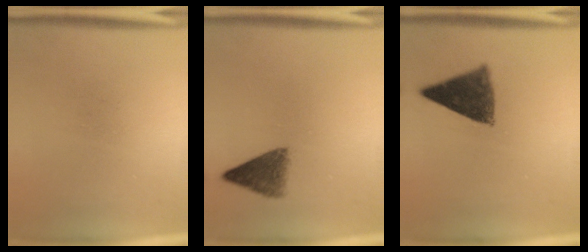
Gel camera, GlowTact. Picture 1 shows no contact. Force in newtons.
{"total": 4.9}
{"total": 9.3}